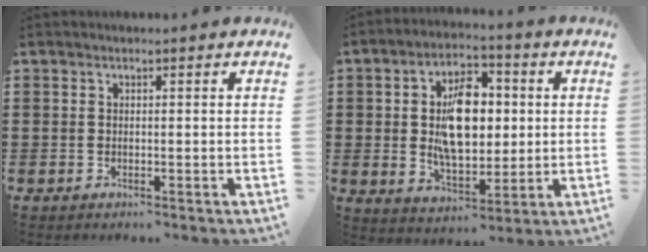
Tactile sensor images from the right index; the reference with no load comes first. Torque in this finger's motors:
{"motor_torque": [1.95, 0.19, 1.05, 0.21]}